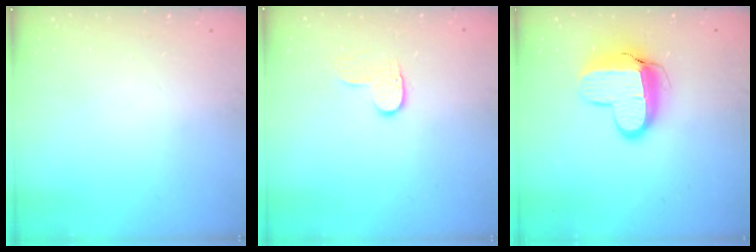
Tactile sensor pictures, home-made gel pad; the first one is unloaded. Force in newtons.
{"total": 3.6, "press": 3.6, "slide": 0.3}
{"total": 12.6, "press": 12.6, "slide": 1.0}